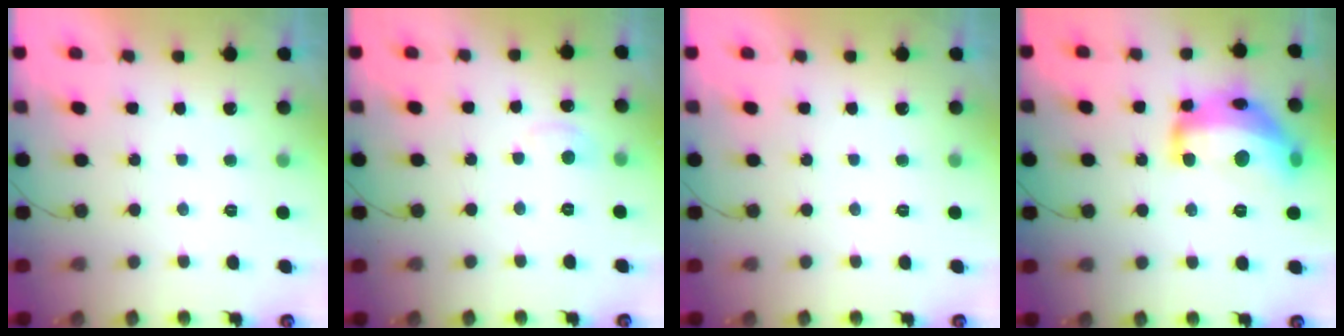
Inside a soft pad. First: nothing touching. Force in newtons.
{"total": 4.8, "press": 4.7, "slide": 0.7}
{"total": 0.0}
{"total": 19.6, "press": 19.5, "slide": 1.1}